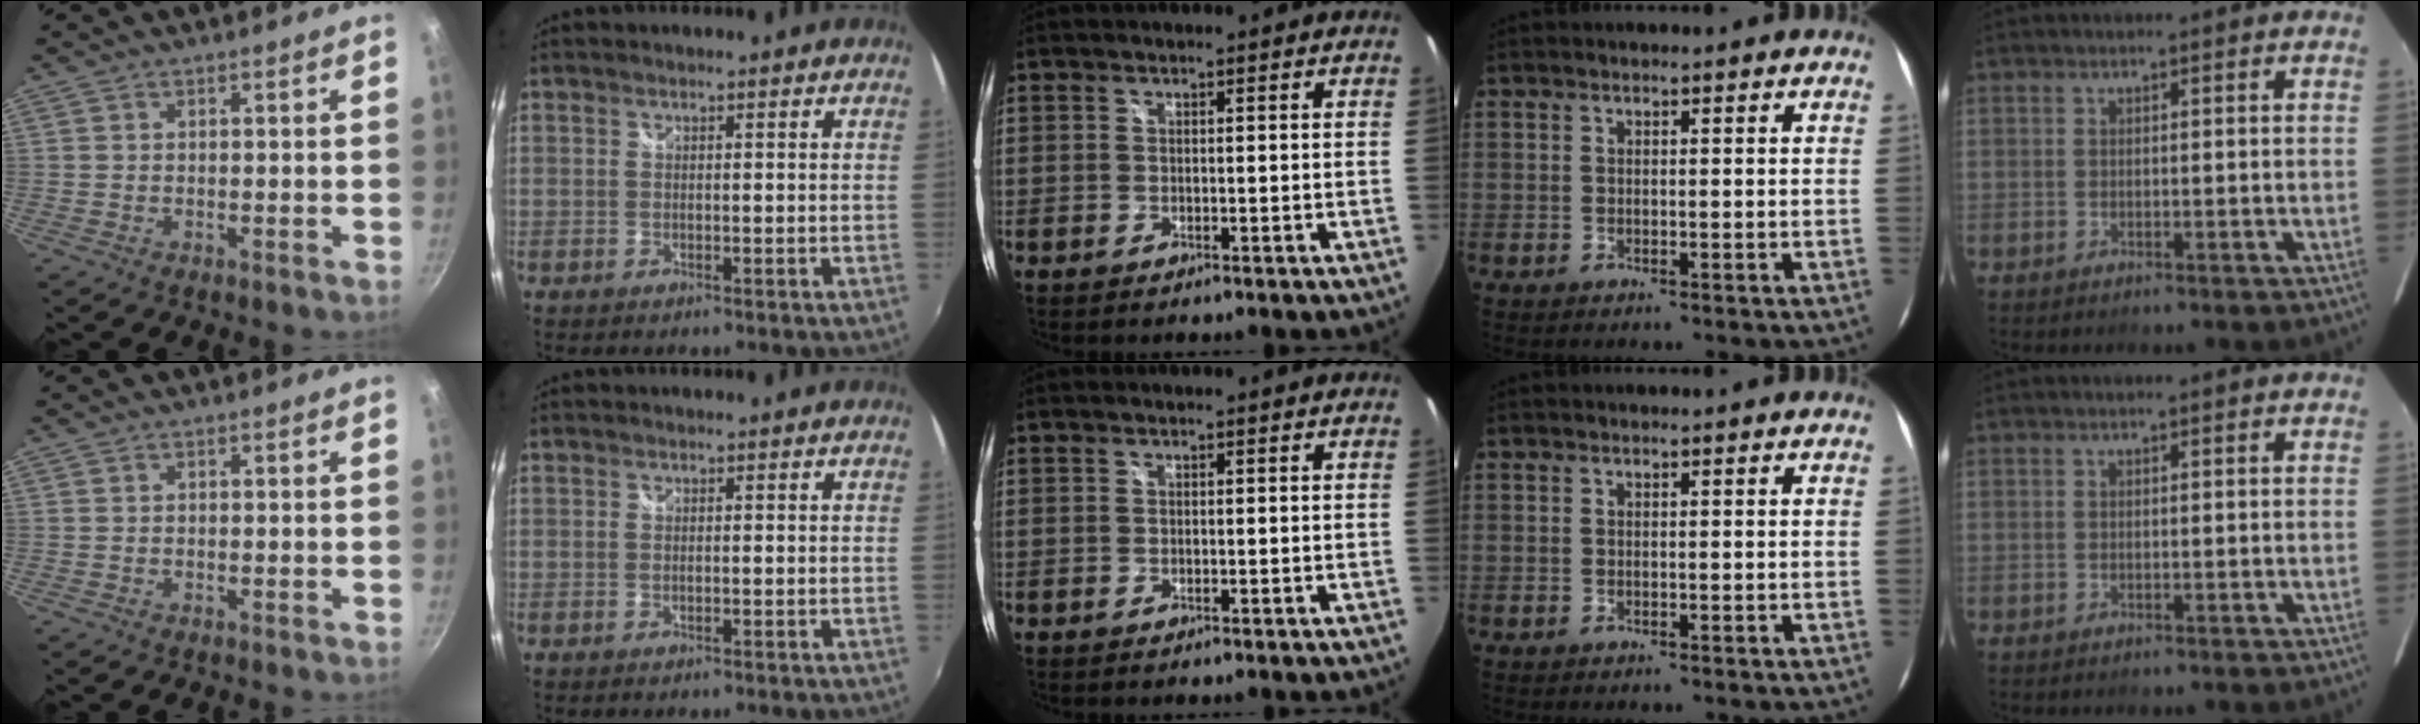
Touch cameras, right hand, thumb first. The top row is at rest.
{}